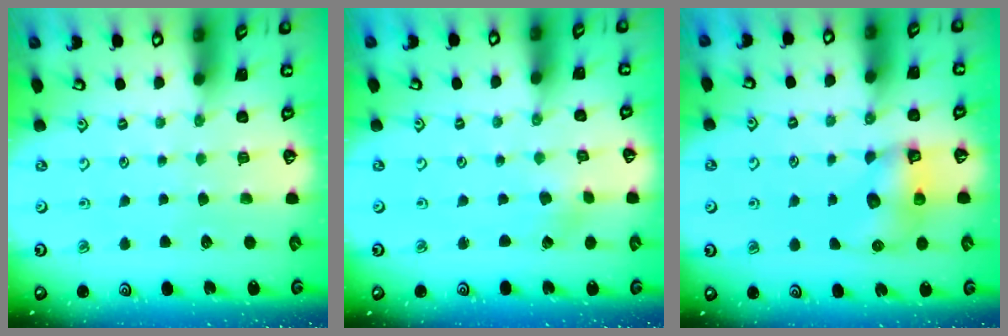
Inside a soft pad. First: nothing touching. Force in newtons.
{"total": 0.0}
{"total": 8.0, "press": 8.0, "slide": 0.4}